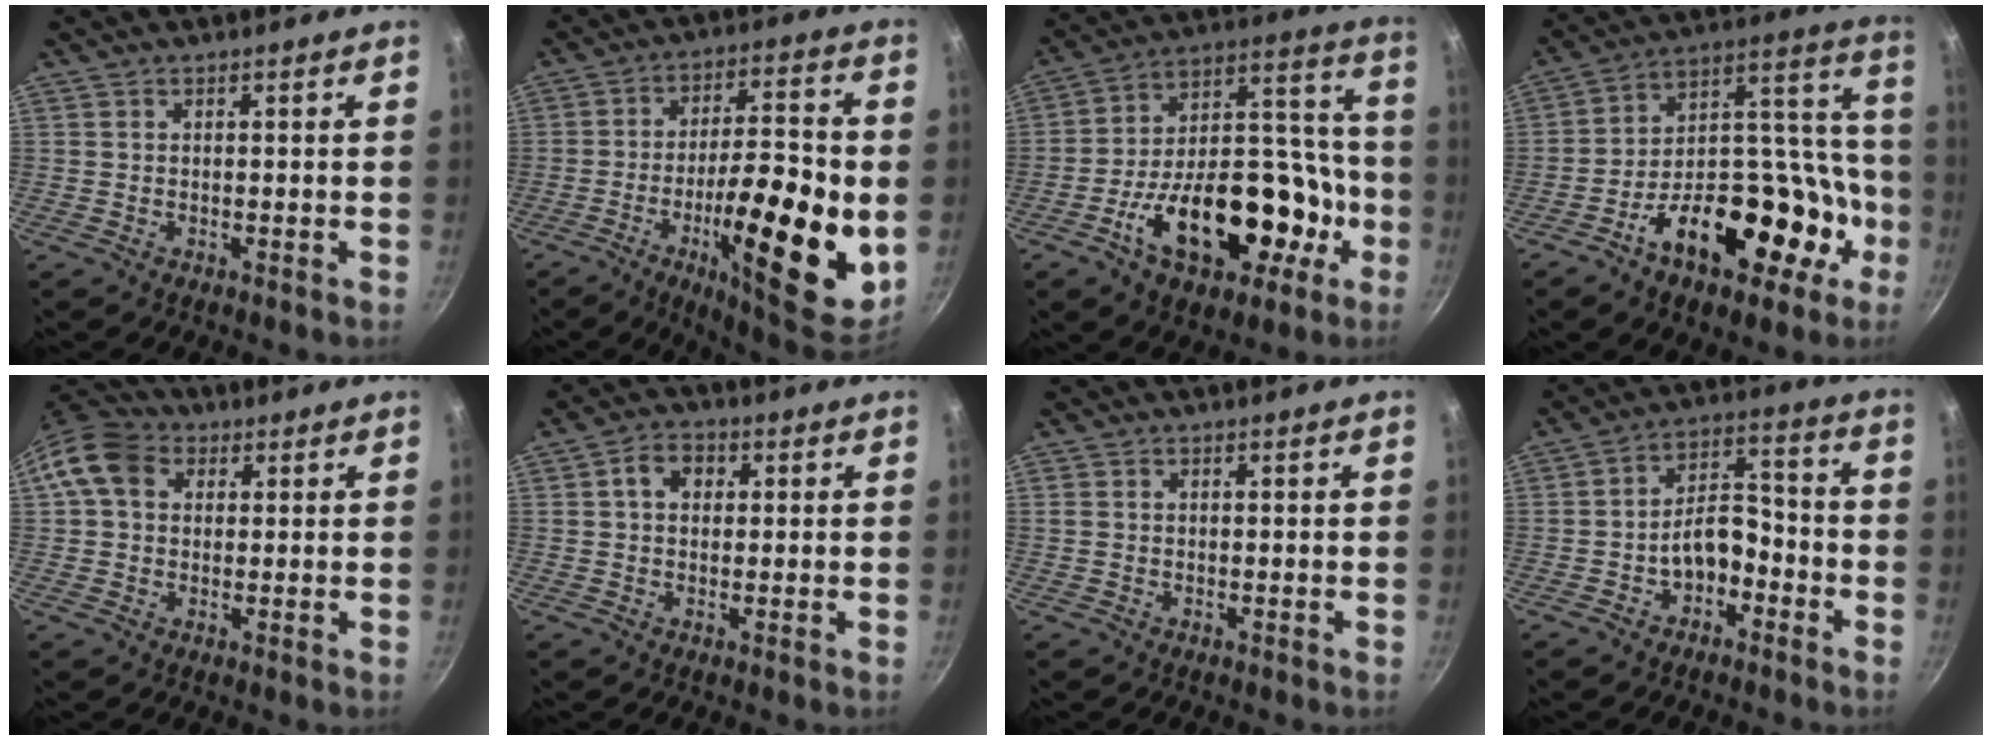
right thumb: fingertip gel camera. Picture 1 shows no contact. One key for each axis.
{"total": 23.6, "fx": -5.4, "fy": 7.3, "fz": 21.8, "tx": -0.305, "ty": 0.012, "tz": -0.081}
{"total": 25.9, "fx": -9.9, "fy": 14.8, "fz": 18.9, "tx": -0.251, "ty": 0.078, "tz": -0.148}
{"total": 25.4, "fx": -11.3, "fy": 14.2, "fz": 17.8, "tx": -0.222, "ty": 0.093, "tz": -0.173}
{"total": 9.1, "fx": 2.3, "fy": 7.2, "fz": 5.1, "tx": -0.071, "ty": 0.015, "tz": 0.023}
{"total": 5.0, "fx": 1.1, "fy": 3.8, "fz": 3.1, "tx": -0.030, "ty": 0.009, "tz": 0.010}
{"total": 1.0, "fx": 0.0, "fy": 0.9, "fz": 0.5, "tx": -0.008, "ty": 0.002, "tz": 0.000}
{"total": 5.5, "fx": -2.6, "fy": 3.8, "fz": 3.1, "tx": -0.021, "ty": 0.042, "tz": -0.044}